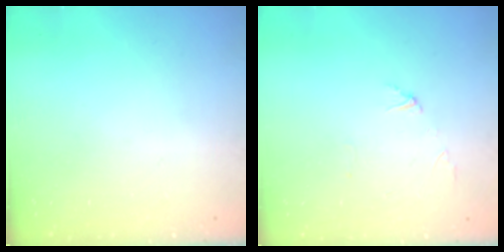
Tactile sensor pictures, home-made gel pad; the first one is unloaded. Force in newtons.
{"total": 2.7, "press": 2.7, "slide": 0.2}